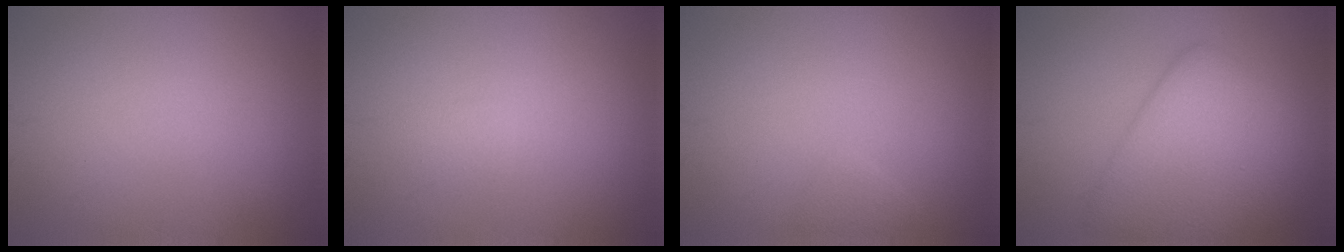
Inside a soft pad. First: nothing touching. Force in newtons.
{"total": 0.9, "press": 0.9, "slide": 0.1}
{"total": 0.9, "press": 0.9, "slide": 0.1}
{"total": 7.0, "press": 7.0, "slide": 0.2}